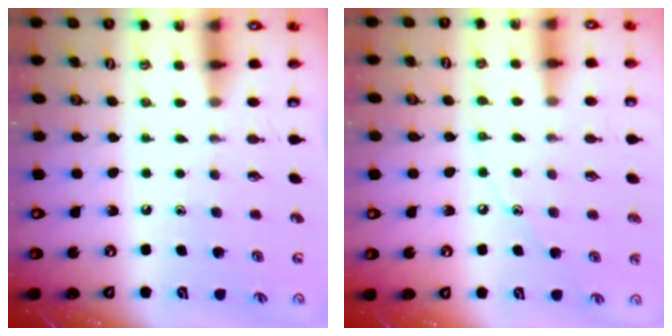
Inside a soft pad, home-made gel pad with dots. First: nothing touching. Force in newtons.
{"total": 4.7, "press": 4.7, "slide": 0.6}